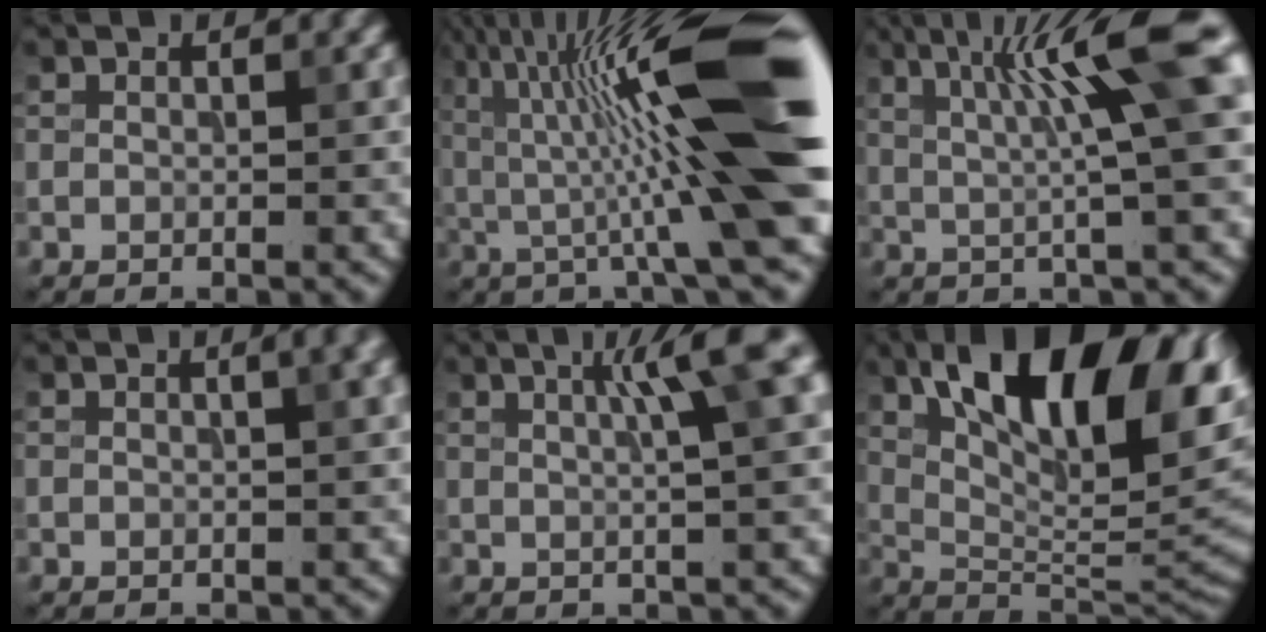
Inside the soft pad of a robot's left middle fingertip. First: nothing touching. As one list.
[{"total": 16.4, "force": [1.6, 2.5, 16.1], "torque": [-0.231, 0.021, 0.020]}, {"total": 9.4, "force": [2.8, 1.0, 8.9], "torque": [-0.127, 0.009, 0.045]}, {"total": 2.9, "force": [1.1, 0.9, 2.5], "torque": [-0.019, 0.007, 0.012]}, {"total": 6.2, "force": [2.0, 1.1, 5.7], "torque": [-0.064, 0.017, 0.028]}, {"total": 15.7, "force": [6.0, 6.5, 13.0], "torque": [-0.201, 0.009, 0.101]}]